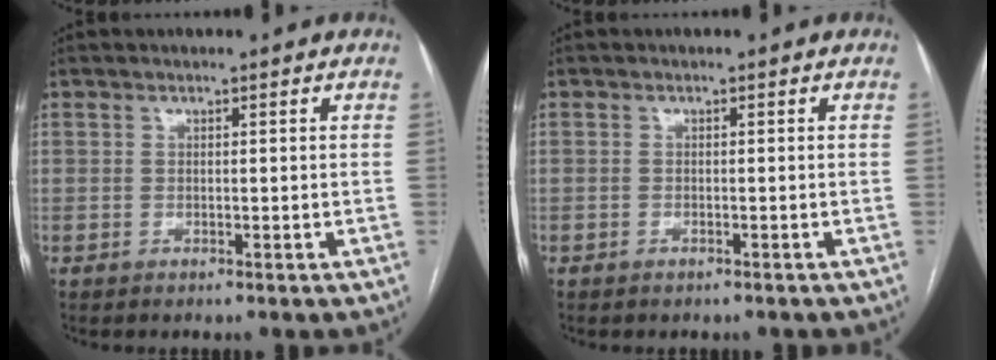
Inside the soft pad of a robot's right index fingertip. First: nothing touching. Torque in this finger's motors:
{"motor_torque": [0.23, -0.07, 0.06, -0.01]}